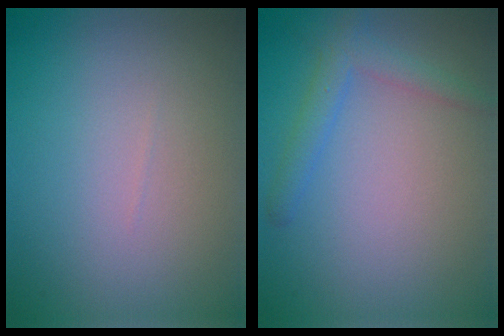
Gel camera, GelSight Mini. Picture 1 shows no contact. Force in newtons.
{"total": 2.4, "press": 2.4, "slide": 0.1}